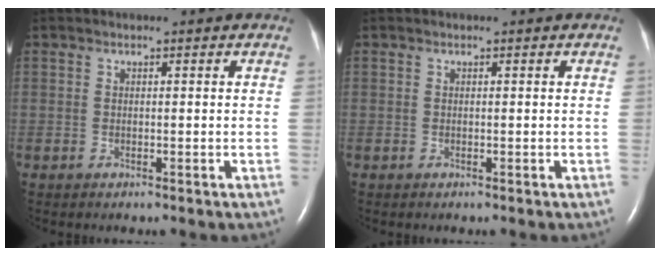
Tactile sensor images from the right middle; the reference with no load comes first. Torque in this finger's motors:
{"motor_torque": [-0.06, 0.09, 0.02, 0.00]}